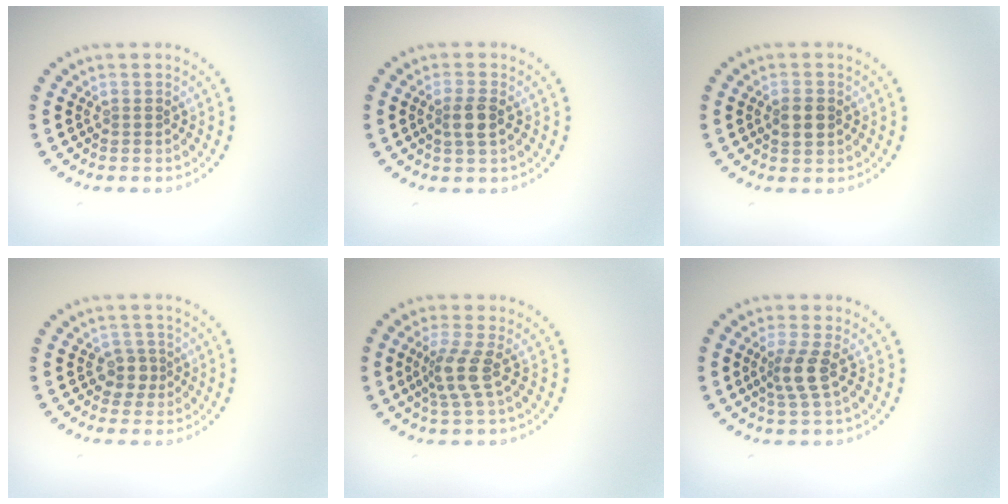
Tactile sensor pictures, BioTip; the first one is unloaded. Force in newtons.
{"total": 2.0, "press": 1.8, "slide": 0.9}
{"total": 2.1, "press": 2.1, "slide": 0.0}
{"total": 1.9, "press": 1.5, "slide": 1.2}
{"total": 2.8, "press": 2.1, "slide": 1.9}
{"total": 2.7, "press": 2.1, "slide": 1.7}